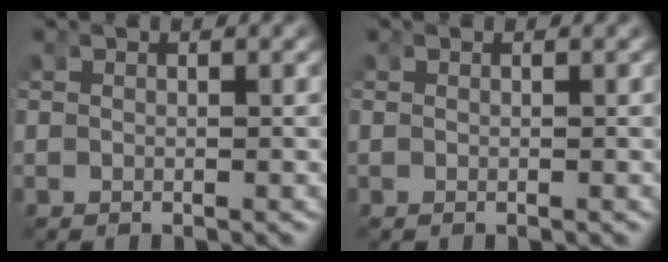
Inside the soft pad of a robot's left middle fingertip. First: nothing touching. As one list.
[{"total": 0.0}]